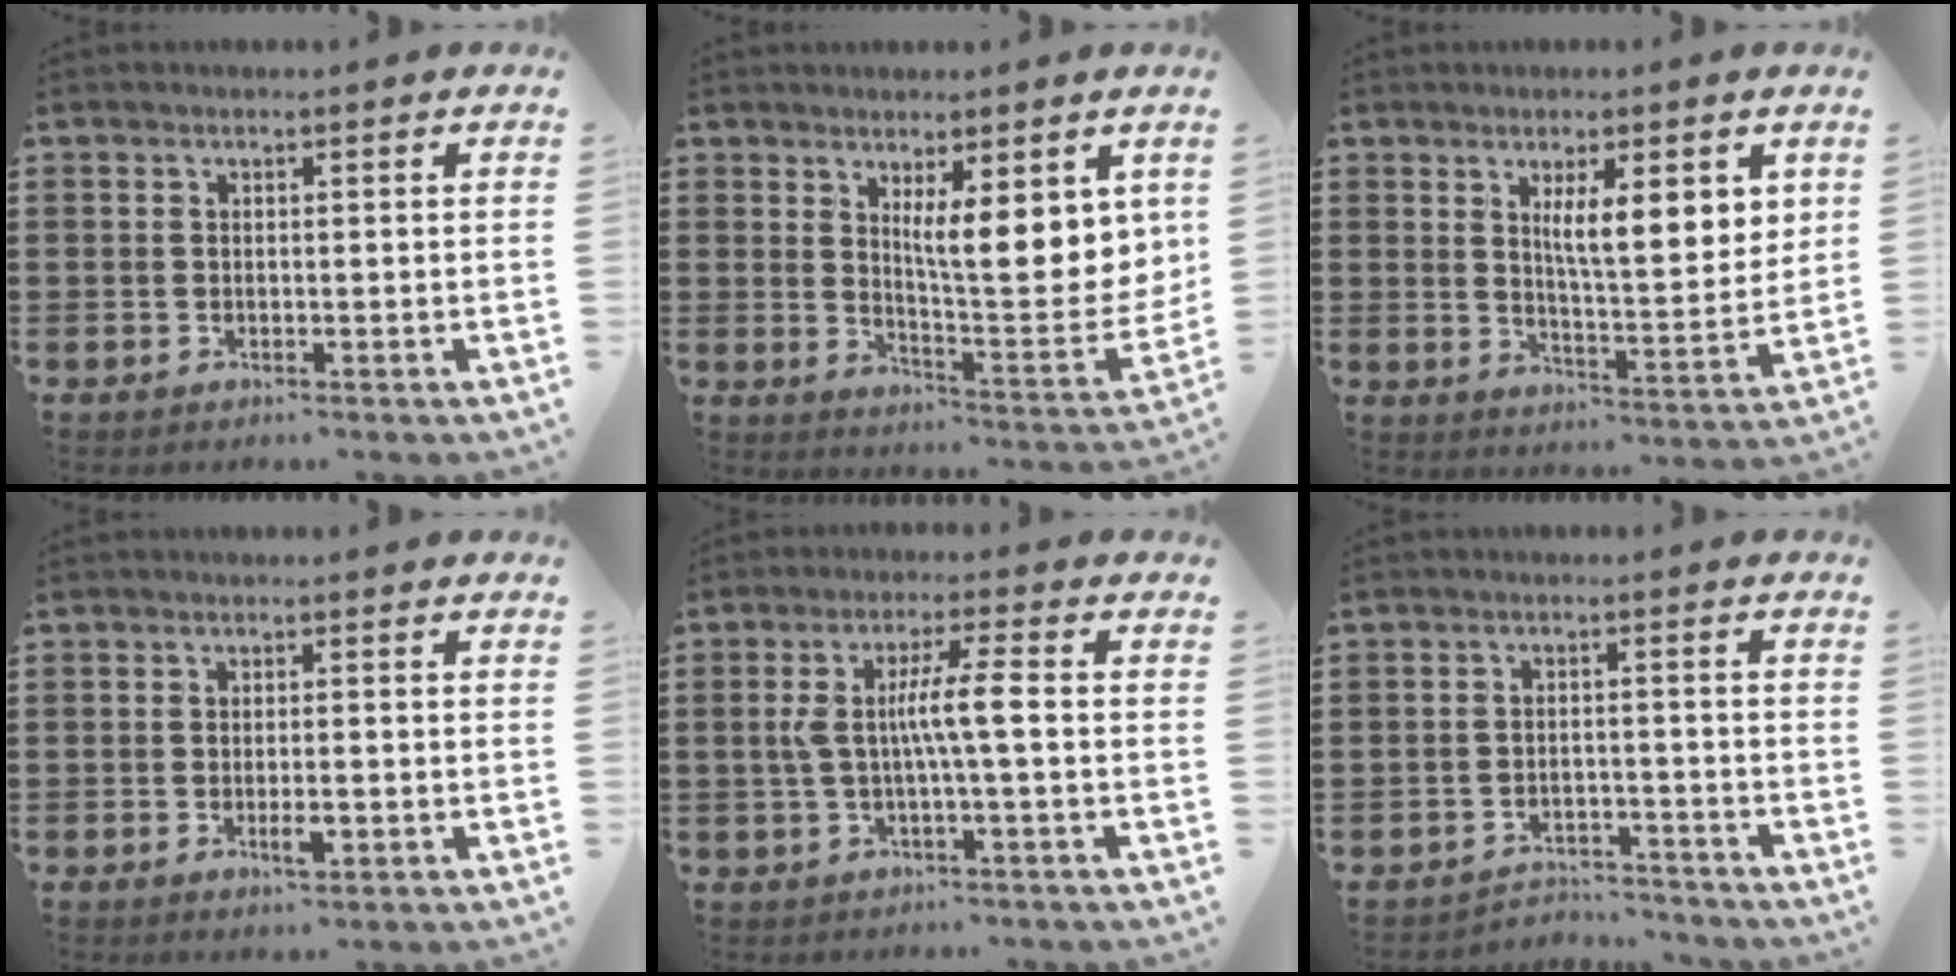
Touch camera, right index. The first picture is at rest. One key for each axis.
{"total": 9.2, "fx": 4.2, "fy": 2.3, "fz": 7.8, "tx": -0.120, "ty": -0.033, "tz": 0.067}
{"total": 7.6, "fx": 3.2, "fy": 2.3, "fz": 6.5, "tx": -0.108, "ty": -0.009, "tz": 0.048}
{"total": 2.8, "fx": -0.9, "fy": 0.7, "fz": 2.5, "tx": -0.042, "ty": 0.000, "tz": -0.016}
{"total": 6.4, "fx": -0.2, "fy": 0.3, "fz": 6.4, "tx": -0.127, "ty": -0.004, "tz": -0.013}
{"total": 3.4, "fx": -3.4, "fy": 0.6, "fz": 0.1, "tx": -0.009, "ty": 0.003, "tz": -0.071}